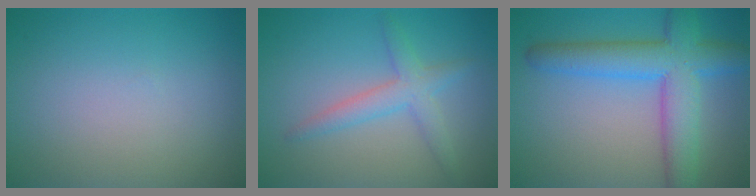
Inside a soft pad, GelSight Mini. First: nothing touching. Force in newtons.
{"total": 2.9, "press": 2.9, "slide": 0.1}
{"total": 7.6, "press": 7.6, "slide": 0.2}